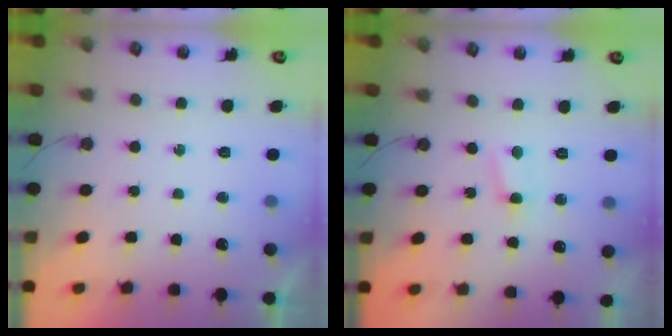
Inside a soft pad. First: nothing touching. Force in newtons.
{"total": 2.6, "press": 2.6, "slide": 0.4}